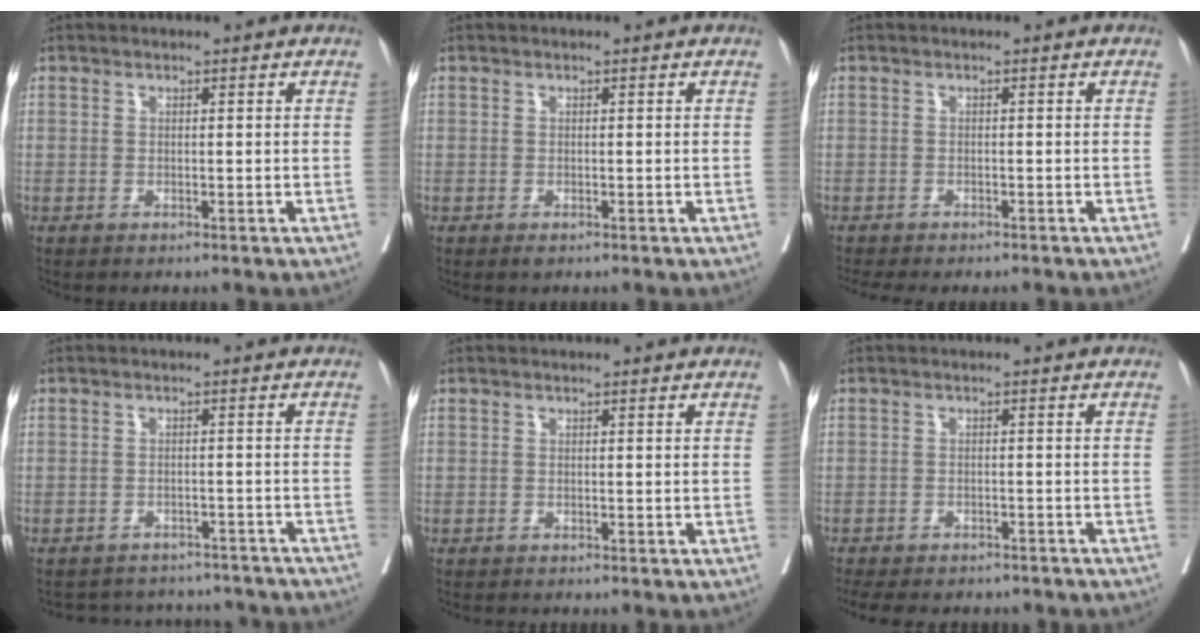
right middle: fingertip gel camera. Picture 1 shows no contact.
{"total": 0.6, "force": [-0.4, 0.2, 0.4], "torque": [-0.003, -0.001, -0.004]}
{"total": 6.0, "force": [-5.3, 1.2, 2.5], "torque": [-0.029, 0.001, -0.075]}
{"total": 13.9, "force": [-13.0, 4.3, 2.5], "torque": [-0.037, 0.017, -0.142]}
{"total": 1.0, "force": [-0.9, 0.2, 0.3], "torque": [-0.007, -0.001, -0.014]}
{"total": 14.5, "force": [-12.5, 4.5, 5.9], "torque": [-0.121, -0.011, -0.153]}